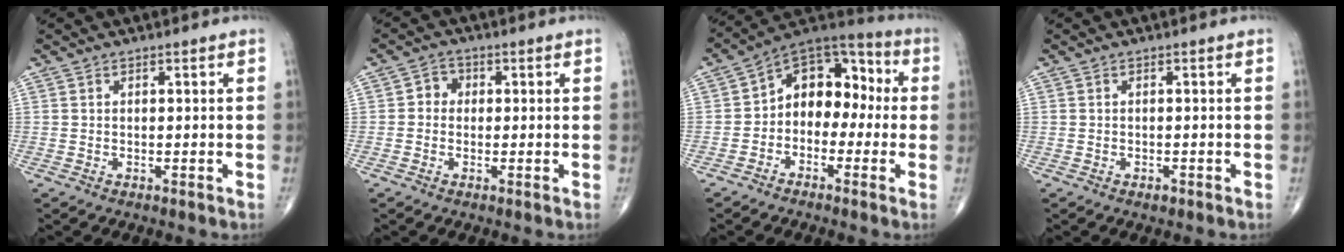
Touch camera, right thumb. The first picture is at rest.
{"total": 2.8, "force": [0.0, 2.5, 1.2], "torque": [0.001, 0.008, -0.010]}
{"total": 12.1, "force": [-0.9, 8.7, 8.3], "torque": [-0.075, 0.052, -0.037]}
{"total": 0.8, "force": [-0.5, 0.4, 0.5], "torque": [-0.006, 0.001, -0.007]}